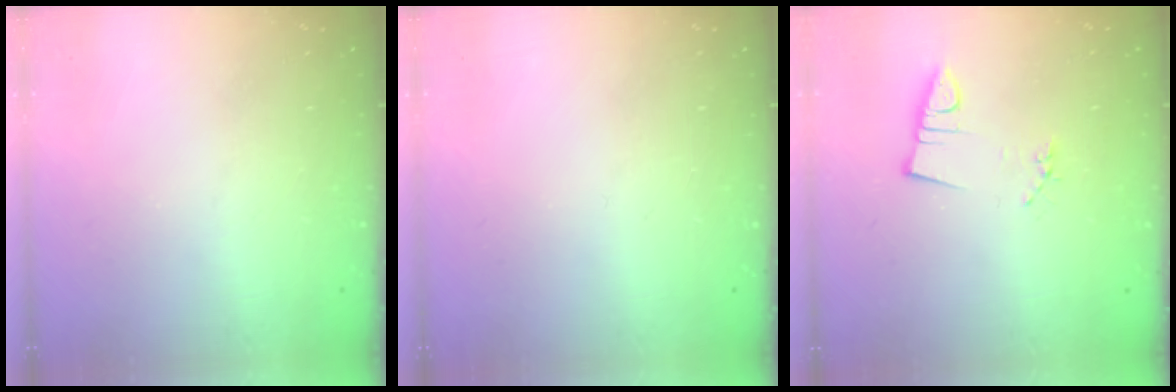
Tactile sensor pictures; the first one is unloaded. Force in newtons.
{"total": 0.0}
{"total": 3.0, "press": 1.6, "slide": 2.5}